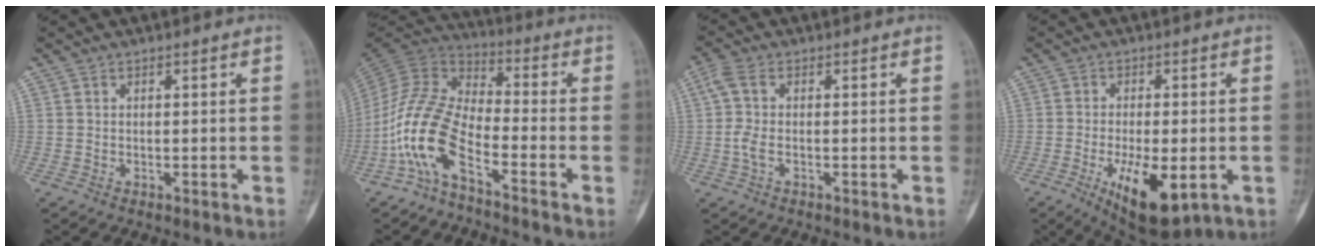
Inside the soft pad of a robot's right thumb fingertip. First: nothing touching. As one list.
[{"total": 12.1, "force": [-6.4, 4.6, 9.1], "torque": [-0.197, 0.064, -0.140]}, {"total": 4.3, "force": [-0.2, 1.7, 4.0], "torque": [-0.118, 0.011, -0.011]}, {"total": 12.5, "force": [-4.4, 5.1, 10.5], "torque": [-0.162, -0.011, -0.056]}]